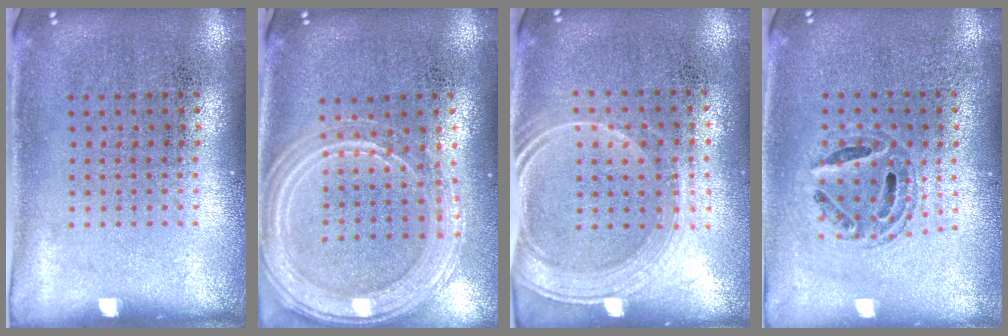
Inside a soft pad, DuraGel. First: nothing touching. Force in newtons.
{"total": 1.8, "press": 1.7, "slide": 0.5}
{"total": 1.6, "press": 1.4, "slide": 0.8}
{"total": 0.6, "press": 0.6, "slide": 0.2}